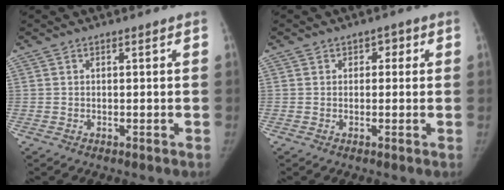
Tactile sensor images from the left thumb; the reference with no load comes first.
{"total": 2.2, "force": [0.5, 1.9, 1.0], "torque": [0.013, 0.004, -0.002]}